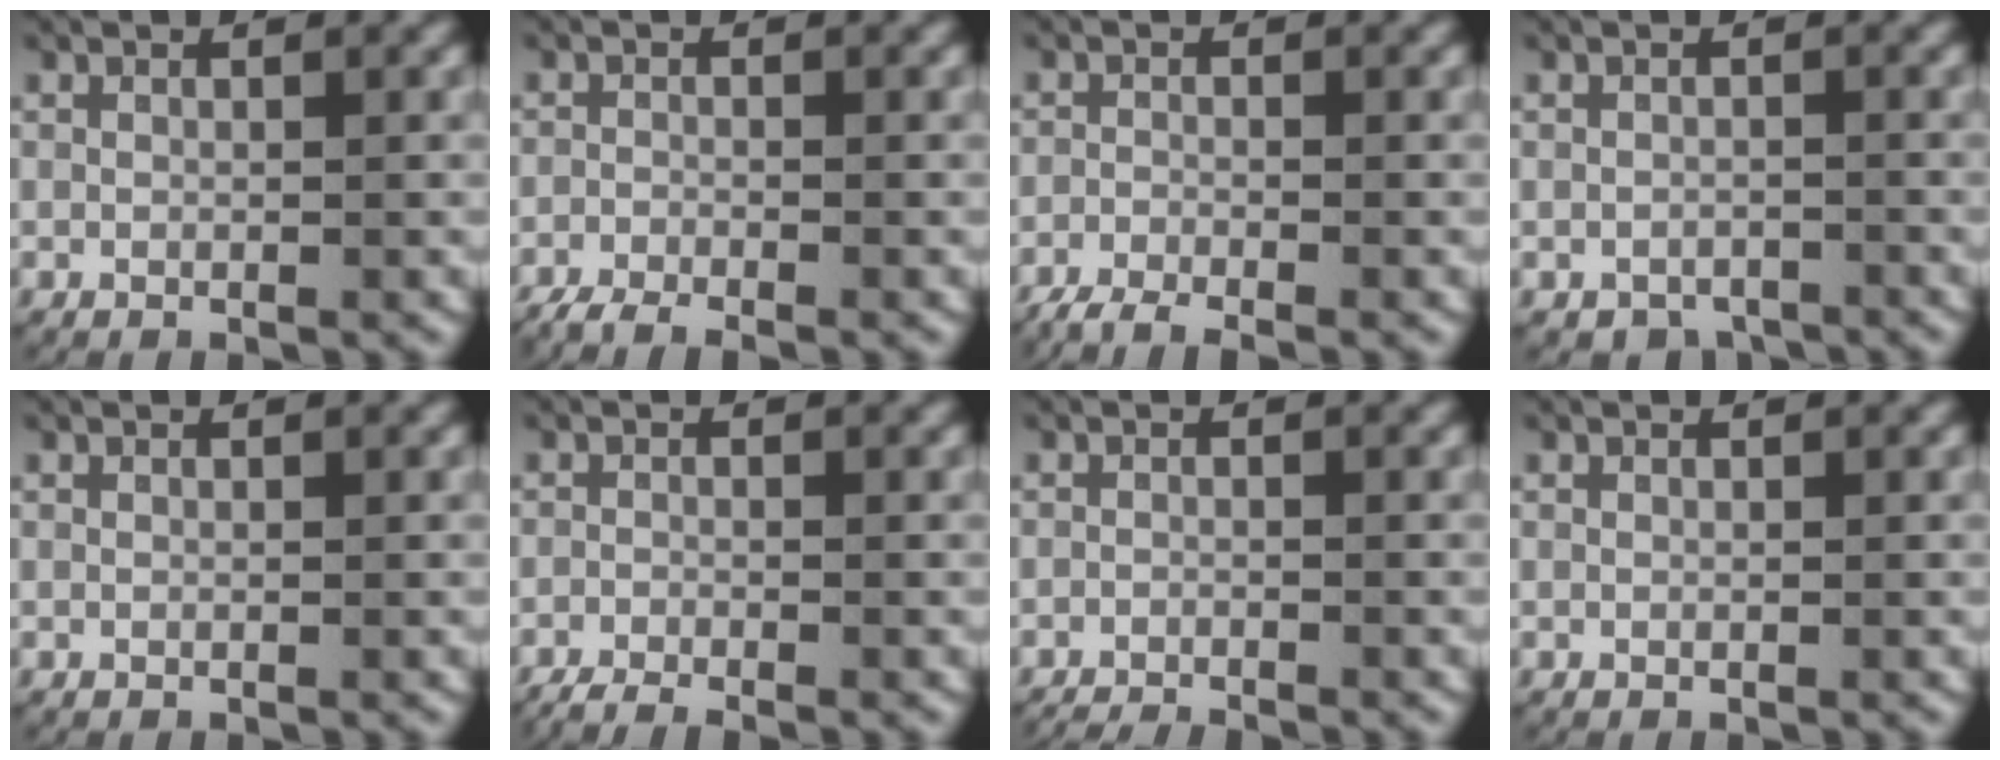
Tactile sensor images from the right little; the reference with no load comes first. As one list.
[{"total": 4.0, "force": [-3.5, 1.4, 1.2], "torque": [-0.031, -0.016, -0.053]}, {"total": 5.1, "force": [-4.5, 1.7, 1.7], "torque": [-0.038, -0.018, -0.065]}, {"total": 2.4, "force": [-2.2, 1.0, 0.2], "torque": [0.002, -0.010, -0.032]}, {"total": 0.0}, {"total": 3.9, "force": [-3.5, 1.3, 1.2], "torque": [-0.028, -0.016, -0.052]}, {"total": 4.2, "force": [-4.0, 1.1, 0.7], "torque": [-0.016, -0.017, -0.059]}, {"total": 0.0}]